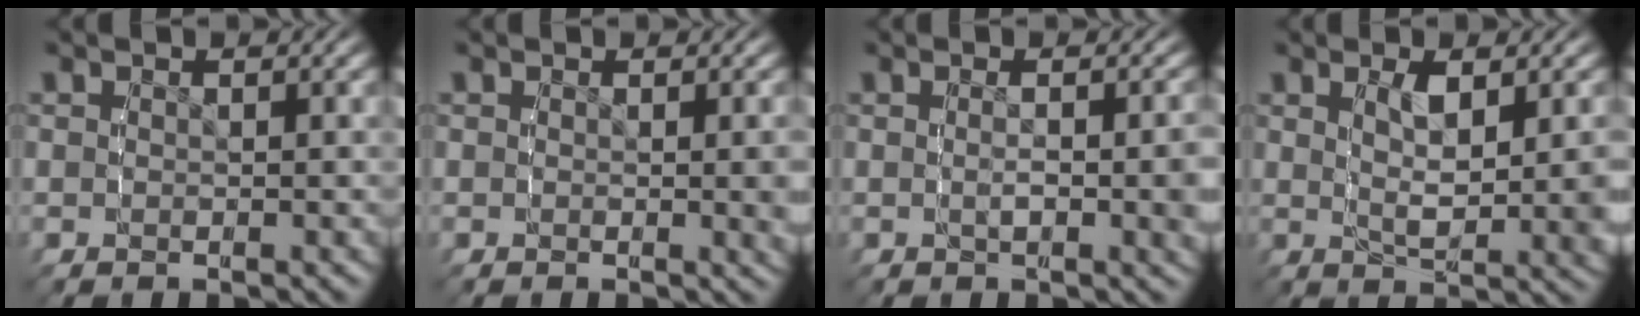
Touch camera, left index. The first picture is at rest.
{"total": 1.0, "force": [0.2, 0.2, 1.0], "torque": [-0.009, -0.003, 0.002]}
{"total": 1.9, "force": [0.1, -0.1, 1.9], "torque": [-0.025, 0.000, 0.000]}
{"total": 3.7, "force": [1.3, 0.3, 3.4], "torque": [-0.050, -0.009, 0.026]}